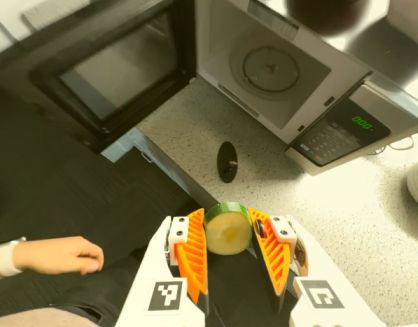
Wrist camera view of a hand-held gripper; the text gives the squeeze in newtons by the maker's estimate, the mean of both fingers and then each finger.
{"total": 11.0, "left": 11.1, "right": 10.9}